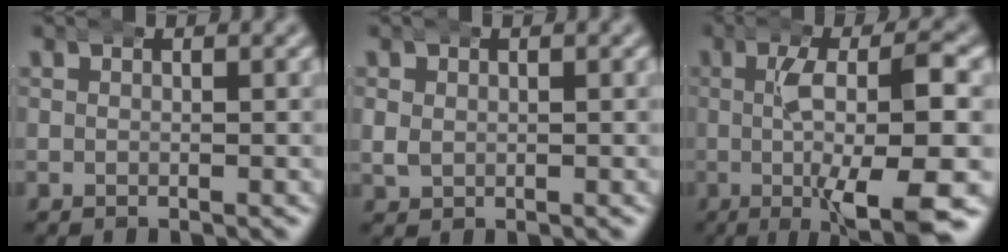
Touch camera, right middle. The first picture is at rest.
{"total": 1.9, "force": [0.6, 1.7, 0.7], "torque": [-0.015, -0.001, 0.009]}
{"total": 8.6, "force": [-2.3, 1.5, 8.1], "torque": [-0.123, -0.012, -0.035]}